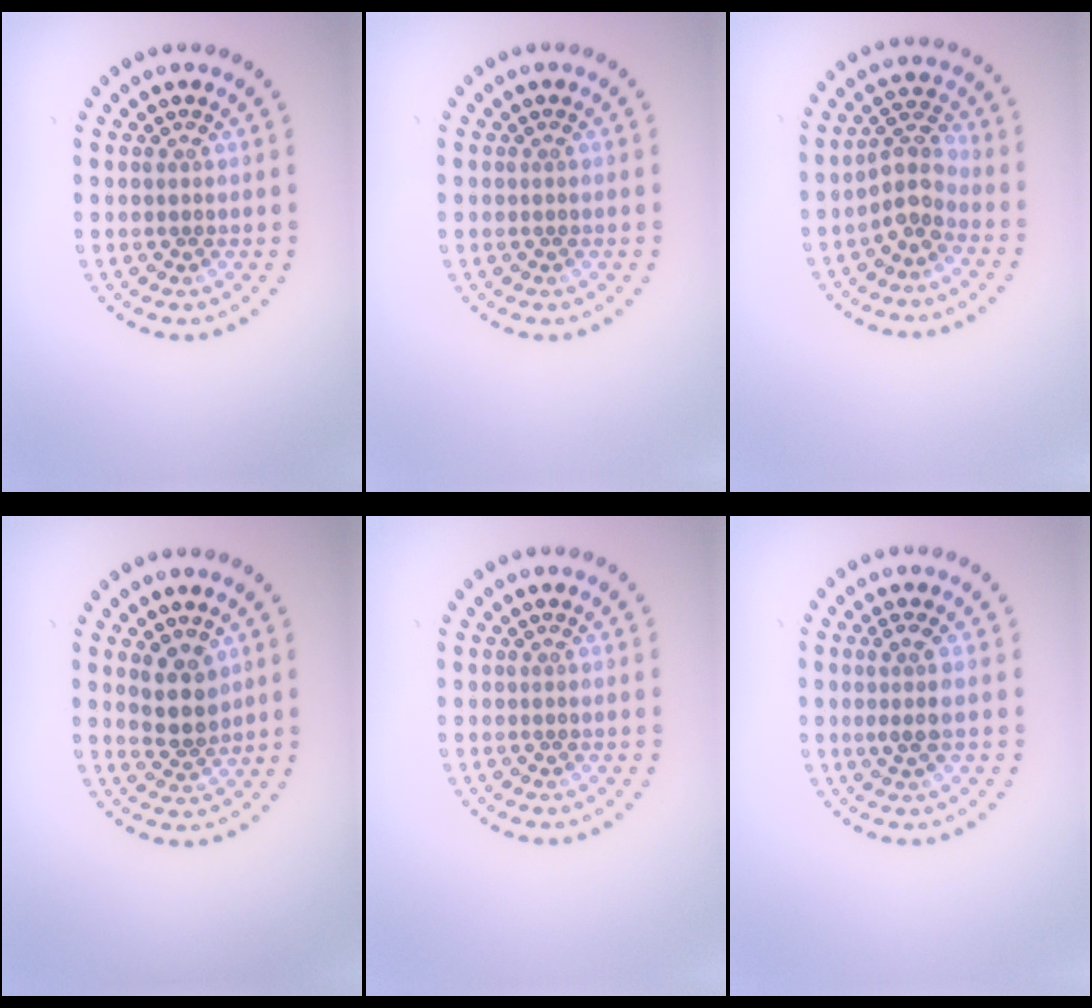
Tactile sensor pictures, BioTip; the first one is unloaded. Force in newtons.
{"total": 0.0}
{"total": 3.0, "press": 2.4, "slide": 1.8}
{"total": 2.9, "press": 2.7, "slide": 1.1}
{"total": 0.0}
{"total": 1.9, "press": 1.5, "slide": 1.0}